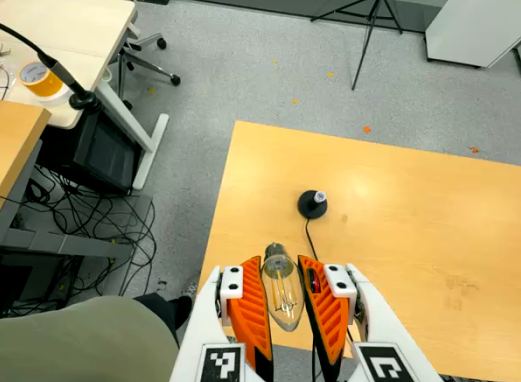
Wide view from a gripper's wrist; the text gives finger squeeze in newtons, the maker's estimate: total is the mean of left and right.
{"total": 17.9, "left": 19.2, "right": 16.7}